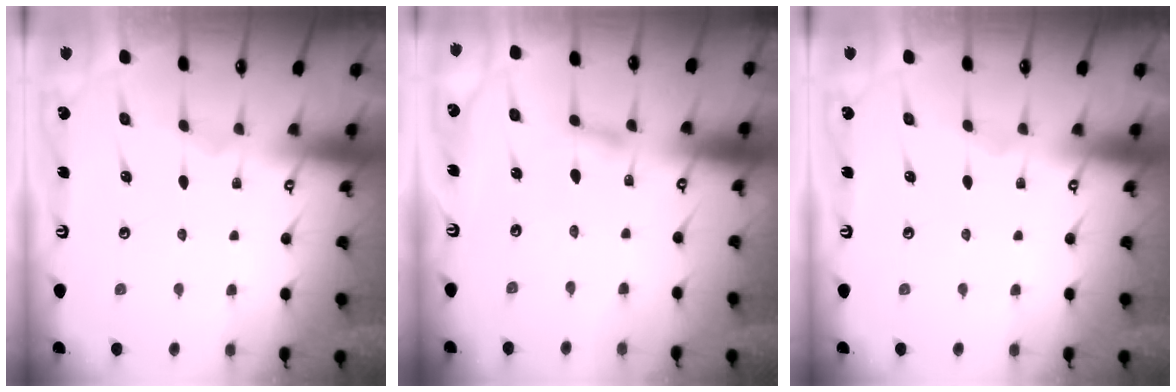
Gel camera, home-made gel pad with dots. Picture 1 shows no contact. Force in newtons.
{"total": 1.7, "press": 1.7, "slide": 0.2}
{"total": 0.0}